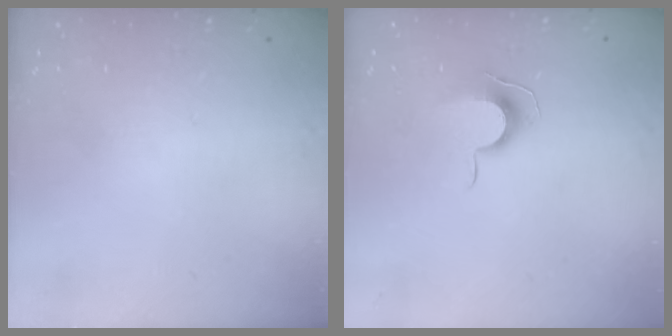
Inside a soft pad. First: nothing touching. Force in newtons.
{"total": 8.9, "press": 8.8, "slide": 0.5}